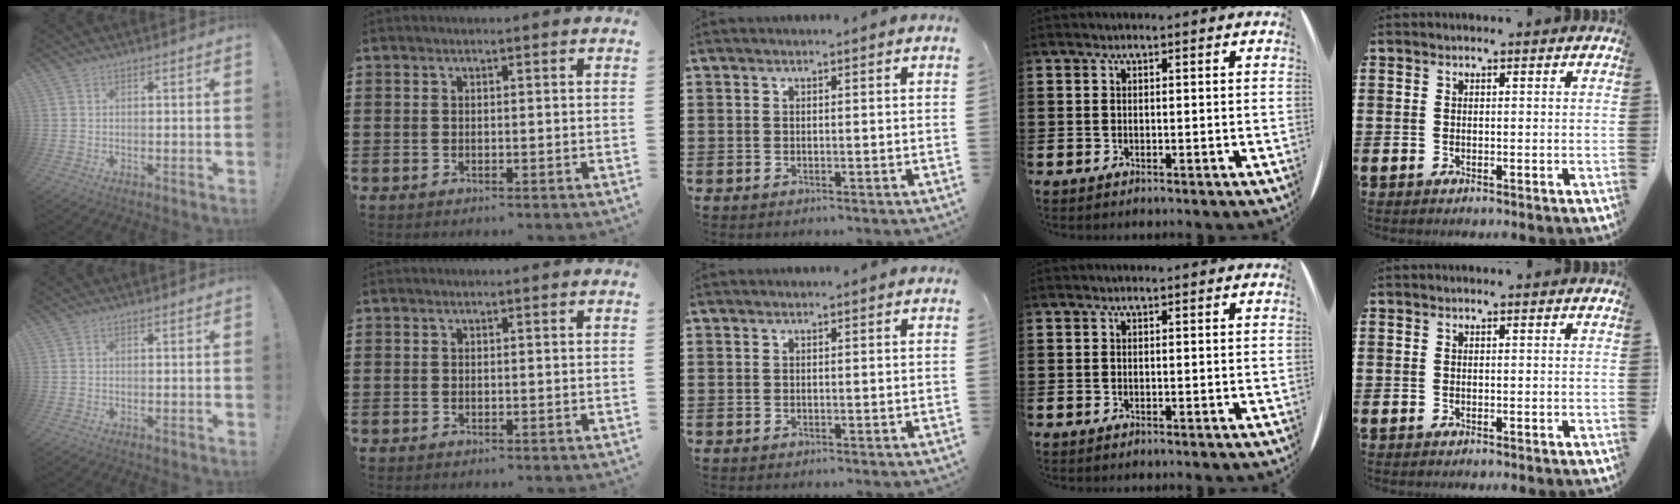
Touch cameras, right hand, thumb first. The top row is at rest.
{}